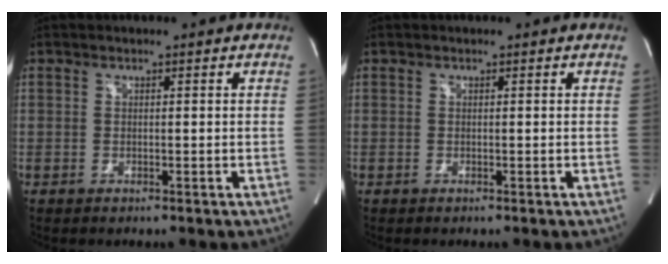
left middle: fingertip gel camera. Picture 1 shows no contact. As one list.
[{"total": 0.0}]